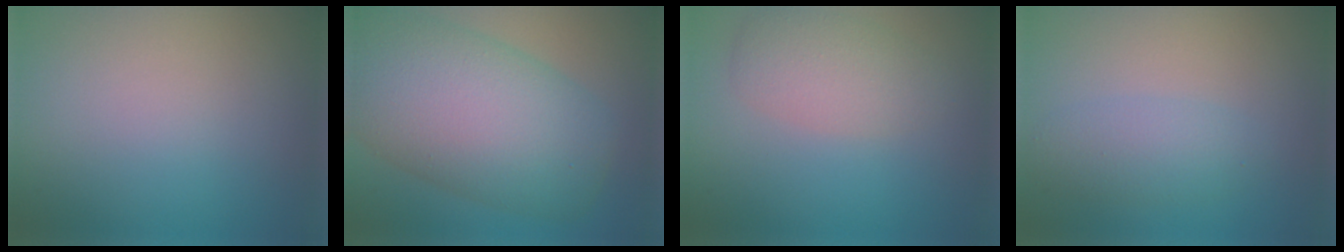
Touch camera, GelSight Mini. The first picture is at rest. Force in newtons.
{"total": 11.0, "press": 11.0, "slide": 0.4}
{"total": 3.1, "press": 3.1, "slide": 0.1}
{"total": 2.4, "press": 2.4, "slide": 0.3}